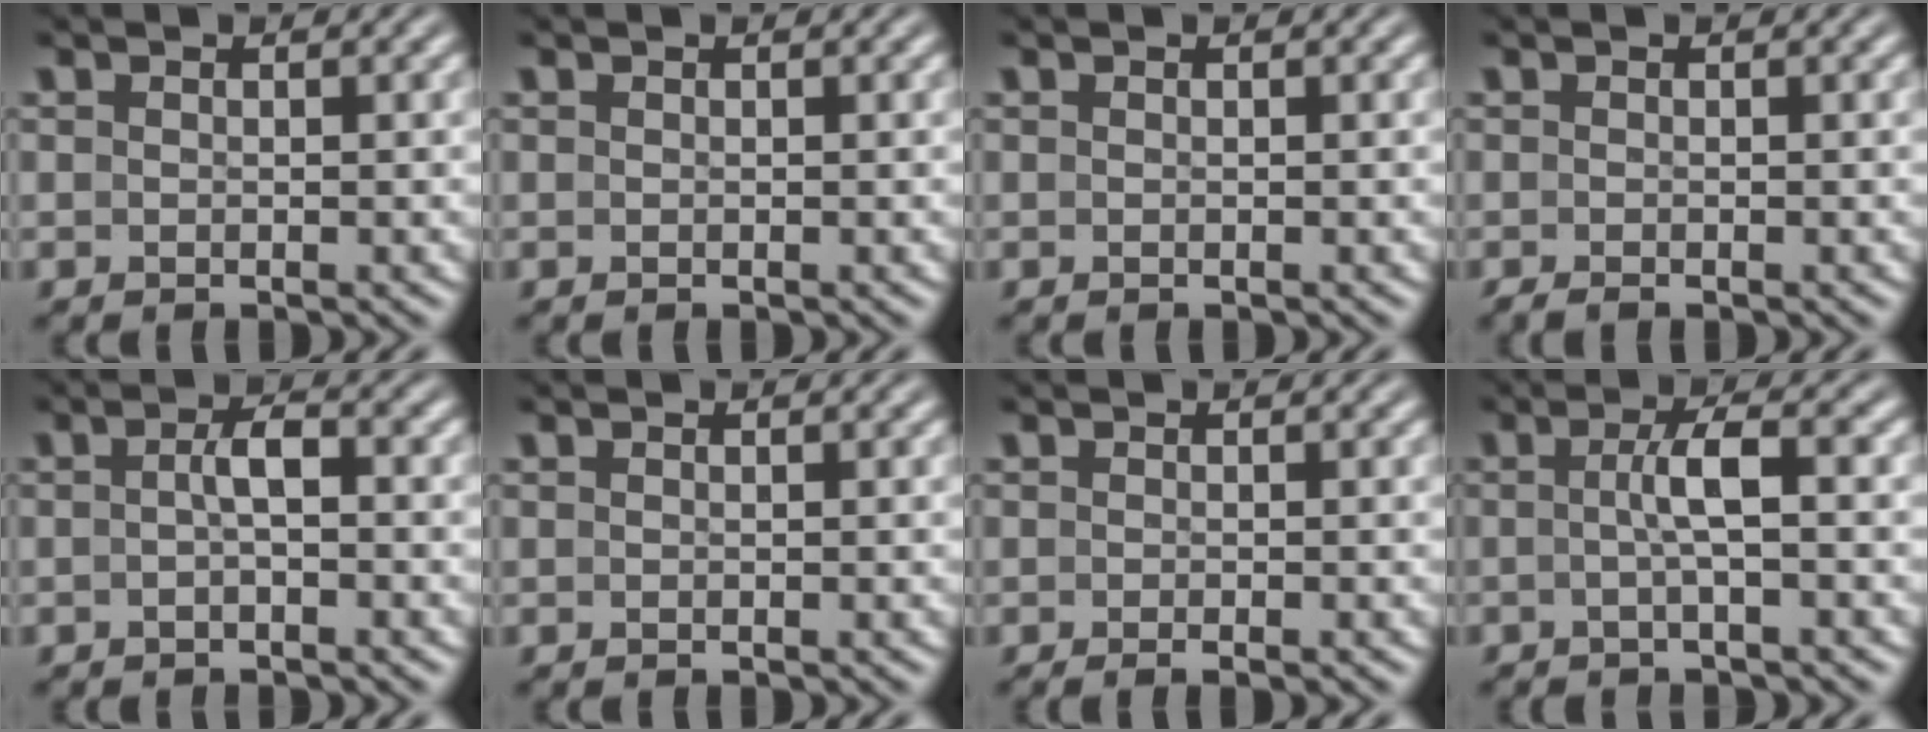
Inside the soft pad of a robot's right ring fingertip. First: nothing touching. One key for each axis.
{"total": 0.0}
{"total": 0.0}
{"total": 0.7, "fx": -0.7, "fy": -0.1, "fz": 0.2, "tx": -0.001, "ty": -0.004, "tz": -0.010}
{"total": 1.7, "fx": -0.6, "fy": 0.0, "fz": 1.6, "tx": -0.027, "ty": 0.003, "tz": -0.011}
{"total": 0.0}
{"total": 1.0, "fx": -0.9, "fy": -0.1, "fz": 0.5, "tx": -0.004, "ty": 0.000, "tz": -0.014}
{"total": 2.6, "fx": -0.8, "fy": -0.5, "fz": 2.5, "tx": -0.052, "ty": 0.000, "tz": -0.011}